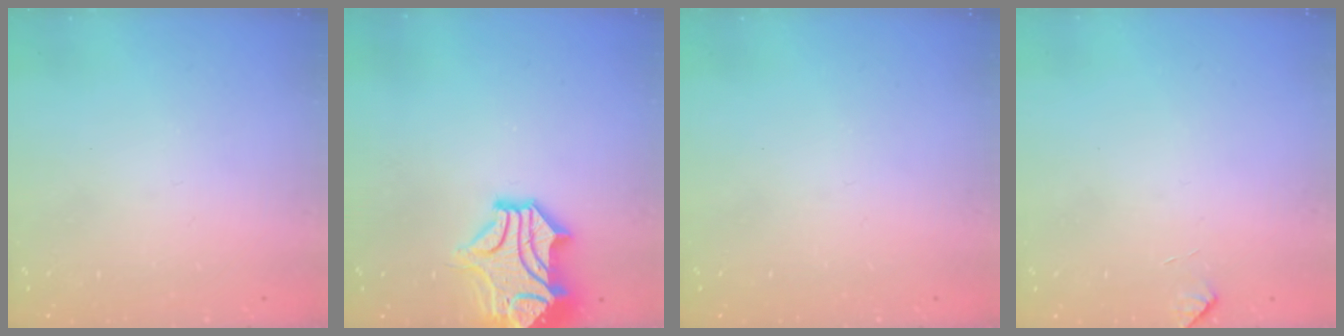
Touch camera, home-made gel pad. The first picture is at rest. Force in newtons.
{"total": 2.8, "press": 2.4, "slide": 1.3}
{"total": 0.0}
{"total": 2.7, "press": 2.7, "slide": 0.6}